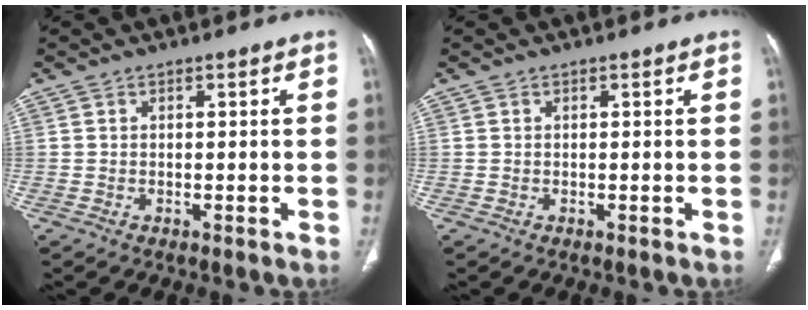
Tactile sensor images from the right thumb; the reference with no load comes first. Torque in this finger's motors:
{"motor_torque": [0.07, 0.07, -0.01, 0.01, 0.00]}